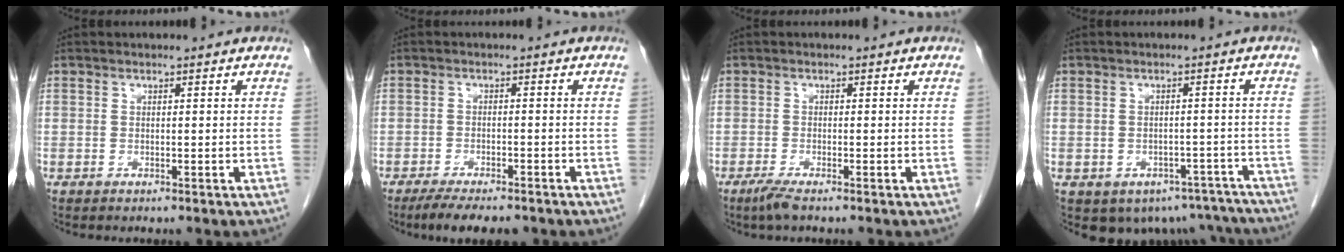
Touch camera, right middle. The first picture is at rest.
{"total": 6.8, "force": [-5.4, 1.8, 3.6], "torque": [-0.051, -0.009, -0.084]}
{"total": 2.1, "force": [-1.5, 0.0, 1.5], "torque": [-0.039, -0.007, -0.034]}
{"total": 10.7, "force": [-8.0, 6.6, 2.4], "torque": [-0.020, 0.017, -0.086]}